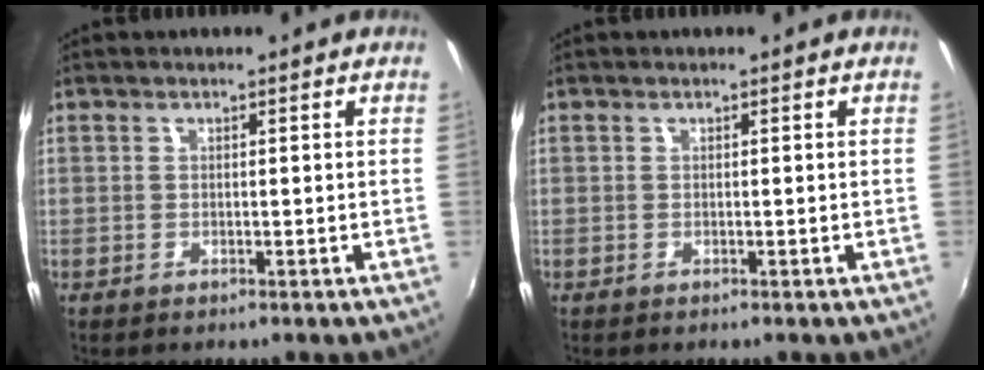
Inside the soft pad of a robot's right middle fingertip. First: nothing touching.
{"total": 0.0}